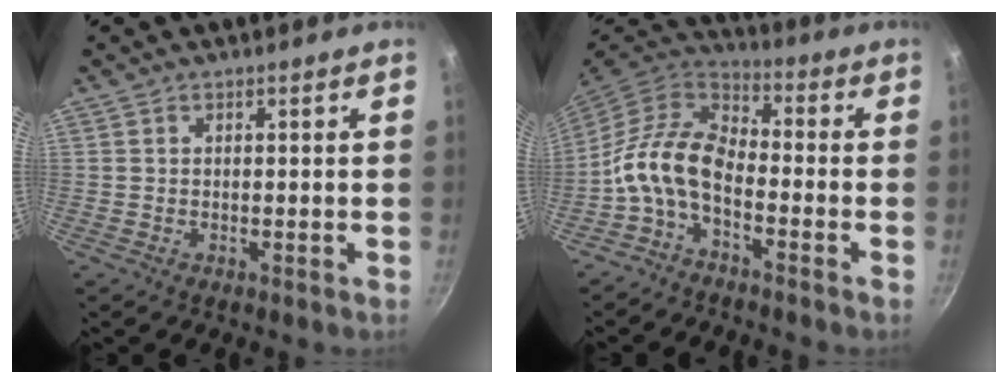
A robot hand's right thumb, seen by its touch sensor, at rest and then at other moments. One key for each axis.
{"total": 11.1, "fx": -3.5, "fy": 6.3, "fz": 8.4, "tx": -0.157, "ty": 0.047, "tz": -0.085}